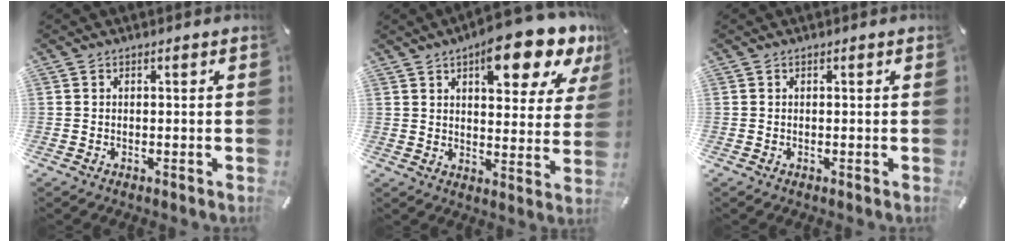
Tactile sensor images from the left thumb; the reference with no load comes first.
{"total": 14.8, "force": [9.9, 5.4, 9.5], "torque": [-0.121, -0.062, 0.161]}
{"total": 0.0}